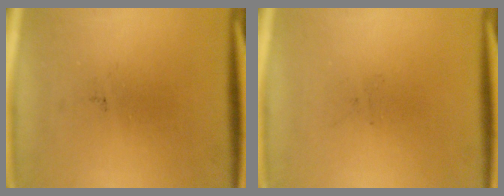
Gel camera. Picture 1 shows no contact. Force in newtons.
{"total": 0.0}